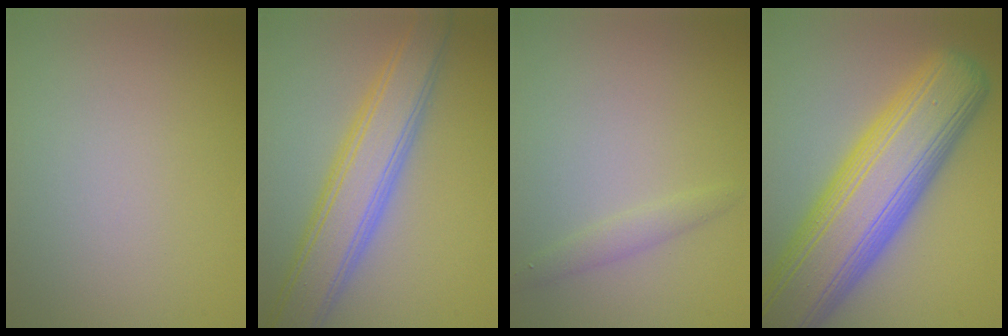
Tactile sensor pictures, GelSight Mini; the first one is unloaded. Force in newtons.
{"total": 6.3, "press": 6.3, "slide": 0.3}
{"total": 1.3, "press": 1.3, "slide": 0.1}
{"total": 12.9, "press": 12.9, "slide": 0.4}